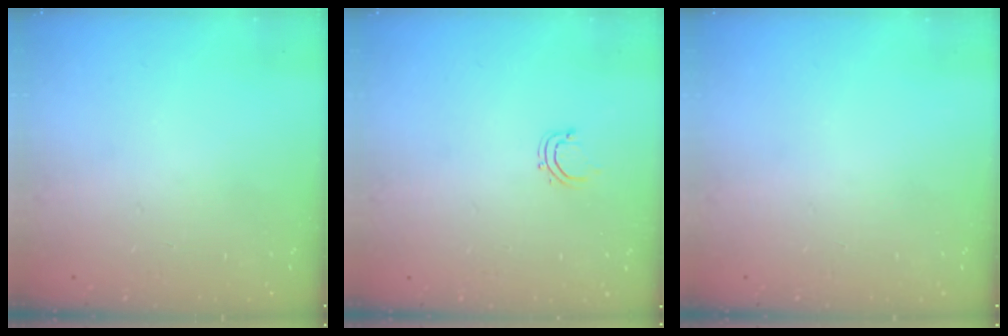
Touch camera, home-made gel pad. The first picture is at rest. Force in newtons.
{"total": 2.8, "press": 2.8, "slide": 0.5}
{"total": 0.0}